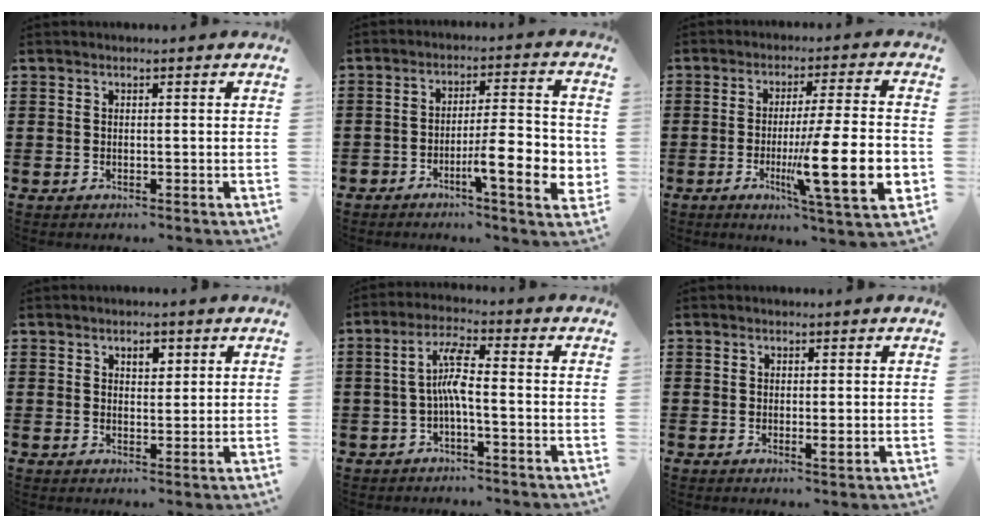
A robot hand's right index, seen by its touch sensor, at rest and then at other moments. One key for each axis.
{"total": 9.3, "fx": -3.4, "fy": 1.8, "fz": 8.4, "tx": -0.126, "ty": -0.008, "tz": -0.060}
{"total": 15.9, "fx": -3.5, "fy": 2.6, "fz": 15.3, "tx": -0.250, "ty": -0.017, "tz": -0.057}
{"total": 2.3, "fx": 1.4, "fy": 1.3, "fz": 1.3, "tx": -0.021, "ty": 0.004, "tz": 0.022}
{"total": 5.7, "fx": -1.0, "fy": 1.0, "fz": 5.5, "tx": -0.108, "ty": 0.006, "tz": -0.025}
{"total": 1.2, "fx": 0.0, "fy": 0.3, "fz": 1.2, "tx": -0.021, "ty": -0.002, "tz": 0.002}